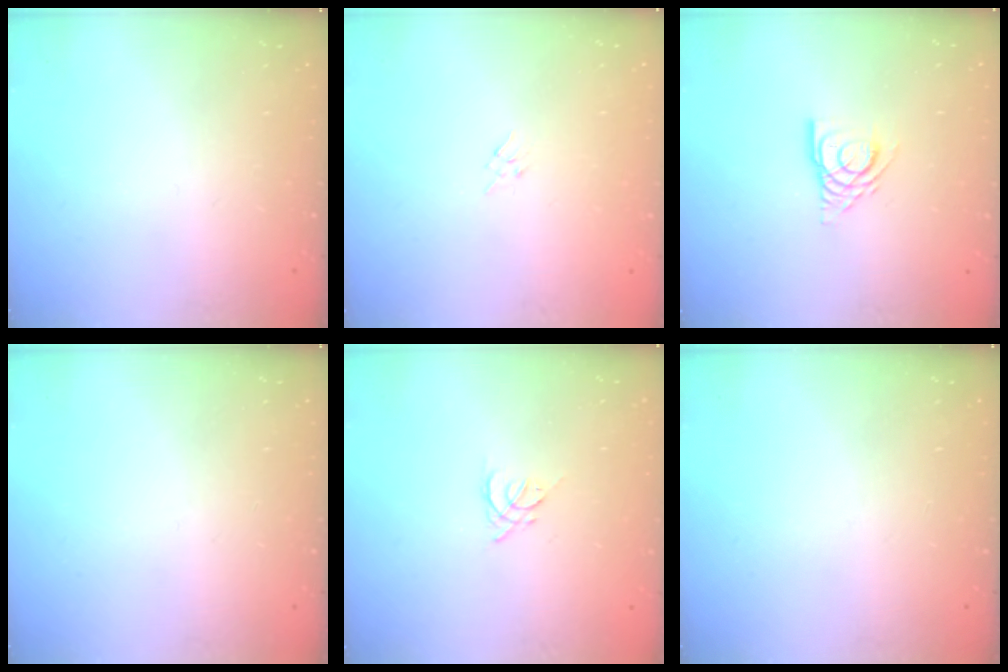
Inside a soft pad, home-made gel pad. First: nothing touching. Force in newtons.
{"total": 1.6, "press": 1.6, "slide": 0.4}
{"total": 8.0, "press": 8.0, "slide": 0.7}
{"total": 0.0}
{"total": 2.6, "press": 2.5, "slide": 0.6}
{"total": 0.0}